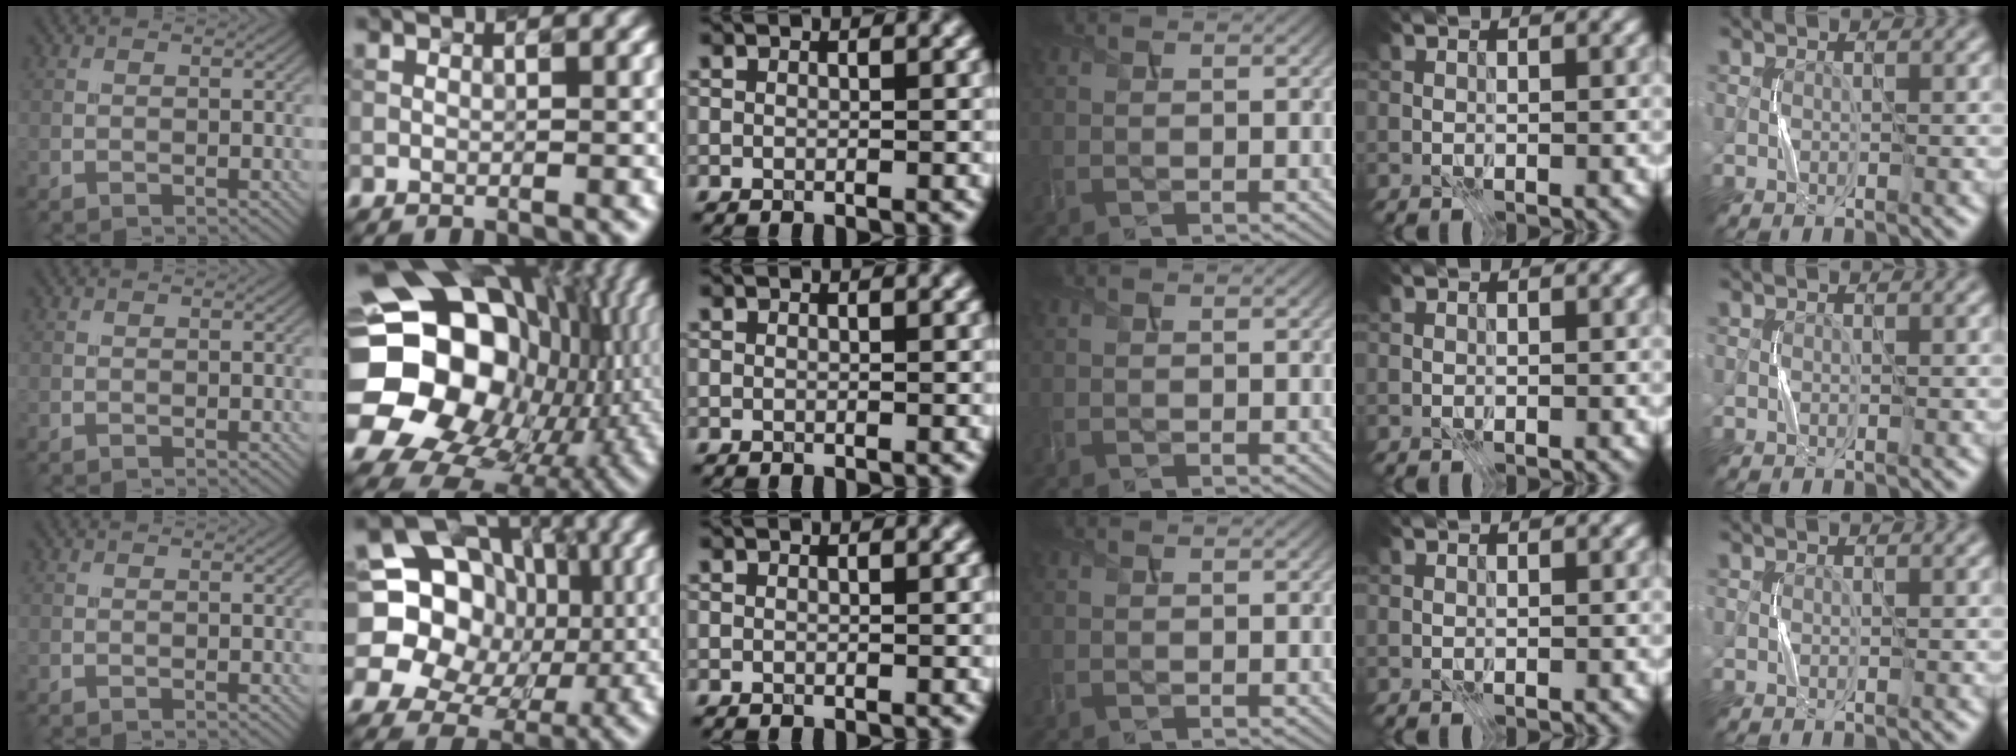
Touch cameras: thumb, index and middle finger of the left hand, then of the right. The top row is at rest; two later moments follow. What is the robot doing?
{"motion": "press", "object": "joystick"}